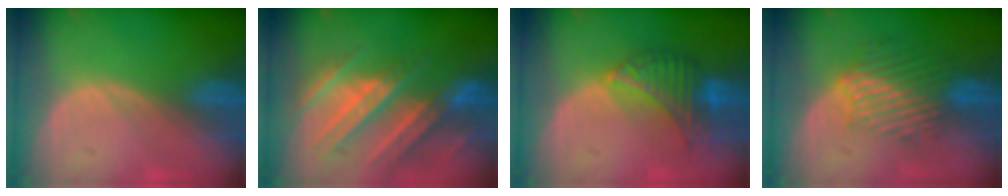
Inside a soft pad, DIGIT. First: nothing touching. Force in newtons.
{"total": 10.6, "press": 9.6, "slide": 4.4}
{"total": 7.4, "press": 6.9, "slide": 2.5}
{"total": 9.5, "press": 8.0, "slide": 5.1}